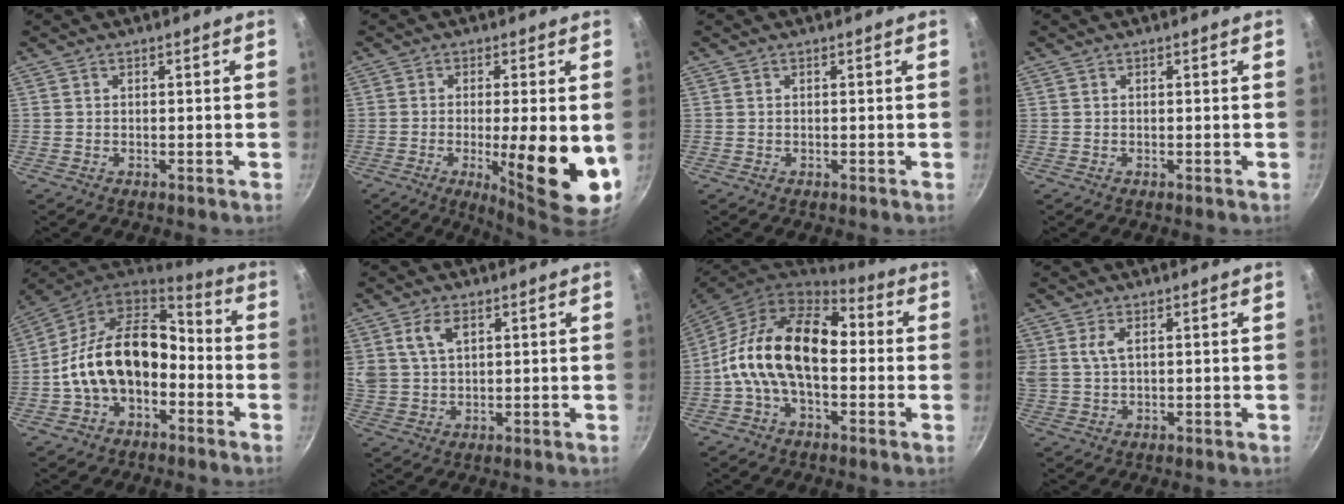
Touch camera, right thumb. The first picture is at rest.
{"total": 14.0, "force": [-2.4, 3.0, 13.4], "torque": [-0.190, -0.007, -0.028]}
{"total": 0.0}
{"total": 0.0}
{"total": 17.6, "force": [-3.3, 11.9, 12.6], "torque": [-0.197, 0.057, -0.068]}
{"total": 6.6, "force": [2.9, 4.1, 4.3], "torque": [-0.072, -0.004, 0.057]}
{"total": 17.6, "force": [-0.6, 10.7, 14.0], "torque": [-0.218, 0.039, -0.034]}
{"total": 4.5, "force": [1.7, 2.6, 3.2], "torque": [-0.059, 0.000, 0.034]}